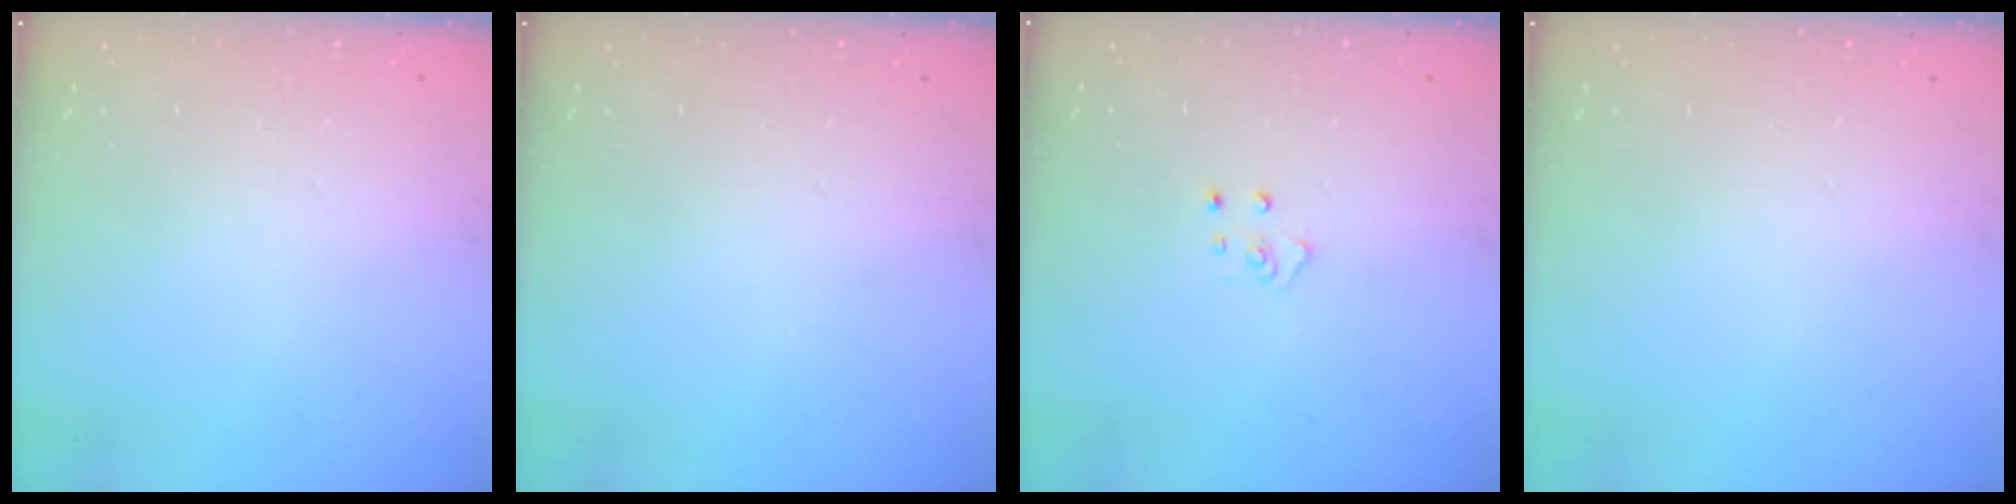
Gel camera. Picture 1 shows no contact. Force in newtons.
{"total": 0.0}
{"total": 3.9, "press": 3.8, "slide": 0.4}
{"total": 0.0}